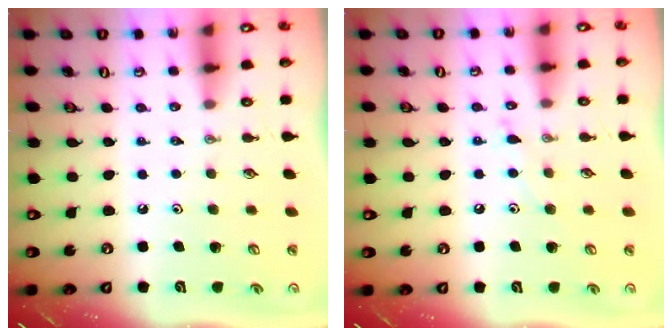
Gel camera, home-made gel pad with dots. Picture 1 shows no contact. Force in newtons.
{"total": 5.7, "press": 5.7, "slide": 0.3}